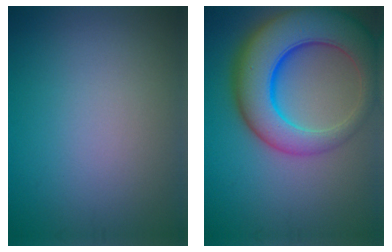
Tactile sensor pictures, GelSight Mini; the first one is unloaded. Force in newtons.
{"total": 10.9, "press": 10.9, "slide": 0.7}